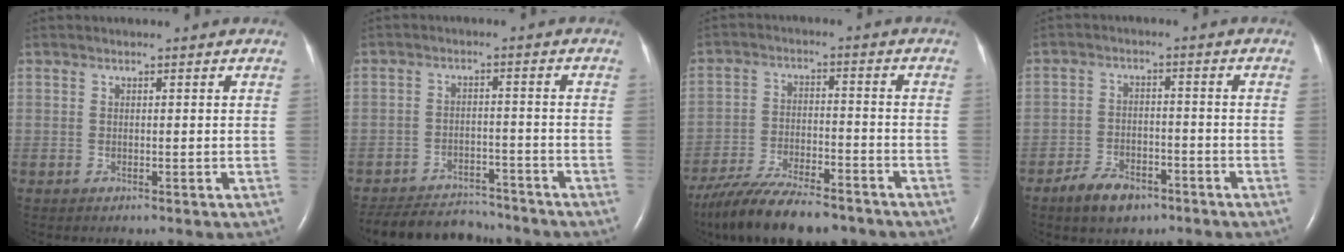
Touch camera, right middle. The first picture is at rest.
{"total": 10.9, "force": [-10.4, 2.6, 2.0], "torque": [-0.034, -0.002, -0.155]}
{"total": 15.2, "force": [-12.6, 3.7, 7.7], "torque": [-0.147, -0.015, -0.208]}
{"total": 6.1, "force": [-4.2, 3.1, 3.1], "torque": [-0.064, 0.001, -0.068]}